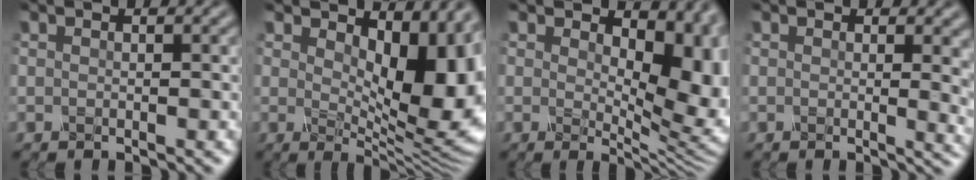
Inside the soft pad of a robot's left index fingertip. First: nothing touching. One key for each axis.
{"total": 8.6, "fx": 2.2, "fy": 4.2, "fz": 7.2, "tx": -0.112, "ty": -0.016, "tz": 0.038}
{"total": 8.4, "fx": 1.9, "fy": 4.4, "fz": 6.9, "tx": -0.106, "ty": -0.014, "tz": 0.031}
{"total": 3.3, "fx": 0.6, "fy": 1.2, "fz": 3.0, "tx": -0.028, "ty": -0.009, "tz": 0.012}